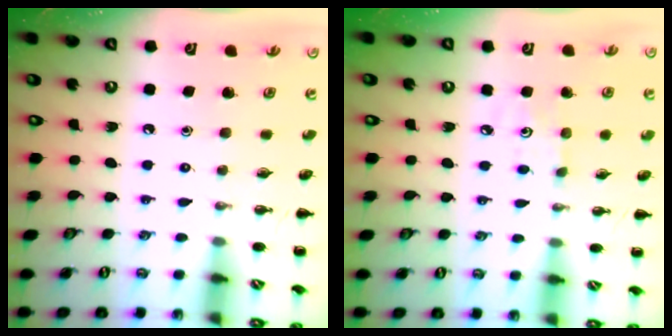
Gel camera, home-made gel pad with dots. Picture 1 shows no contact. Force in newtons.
{"total": 3.8, "press": 3.6, "slide": 1.1}